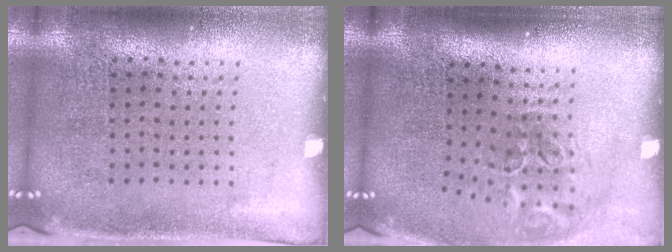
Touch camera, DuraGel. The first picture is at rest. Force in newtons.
{"total": 2.0, "press": 1.2, "slide": 1.6}